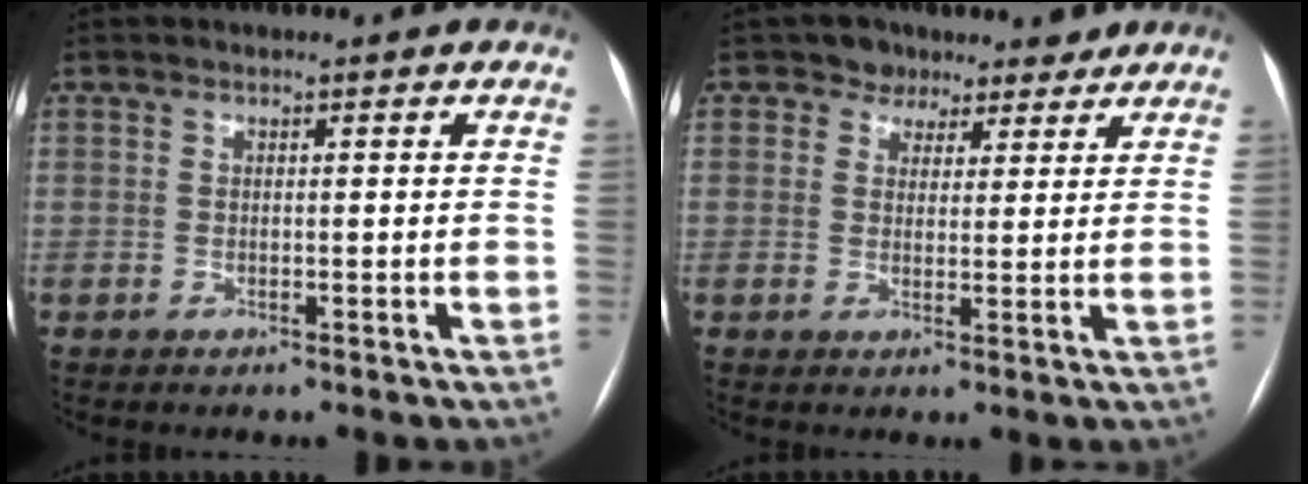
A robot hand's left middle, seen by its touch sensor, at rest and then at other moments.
{"total": 5.5, "force": [4.0, 3.7, 0.1], "torque": [0.002, 0.008, 0.049]}